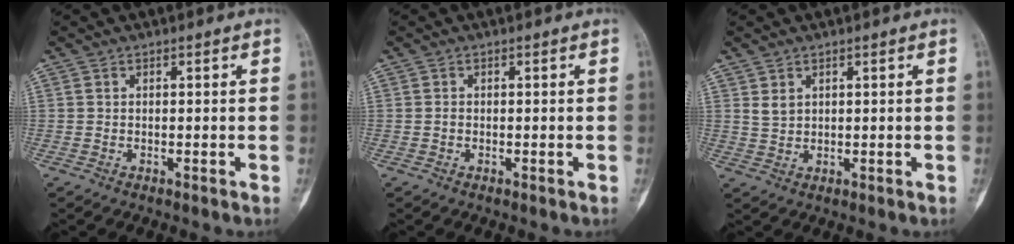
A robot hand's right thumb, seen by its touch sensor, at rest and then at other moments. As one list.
[{"total": 0.5, "force": [-0.1, 0.4, 0.3], "torque": [-0.006, 0.002, -0.004]}, {"total": 2.3, "force": [1.2, 1.6, 1.2], "torque": [-0.019, -0.007, 0.030]}]